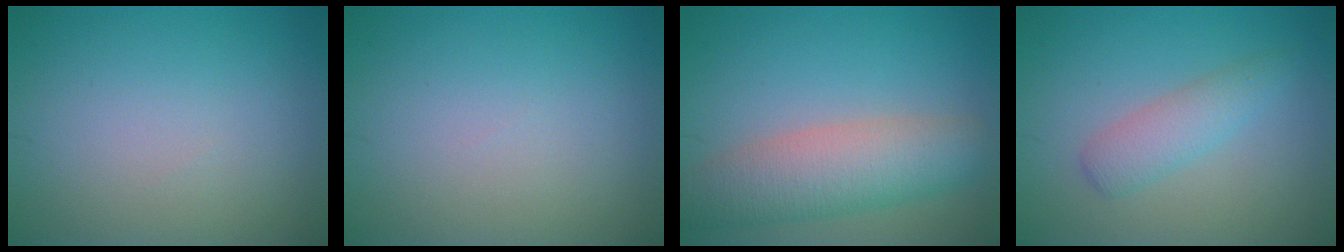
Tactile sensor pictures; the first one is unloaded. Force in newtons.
{"total": 0.0}
{"total": 6.5, "press": 6.5, "slide": 0.2}
{"total": 2.6, "press": 2.6, "slide": 0.1}